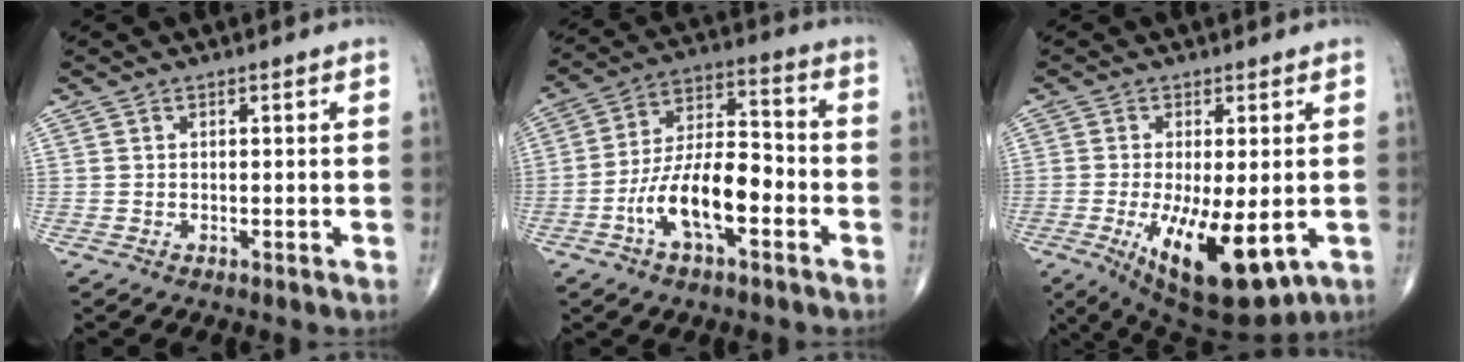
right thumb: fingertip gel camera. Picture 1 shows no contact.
{"total": 14.0, "force": [-5.1, 6.0, 11.6], "torque": [-0.203, 0.046, -0.095]}
{"total": 14.2, "force": [-3.9, 5.1, 12.6], "torque": [-0.209, -0.026, -0.043]}